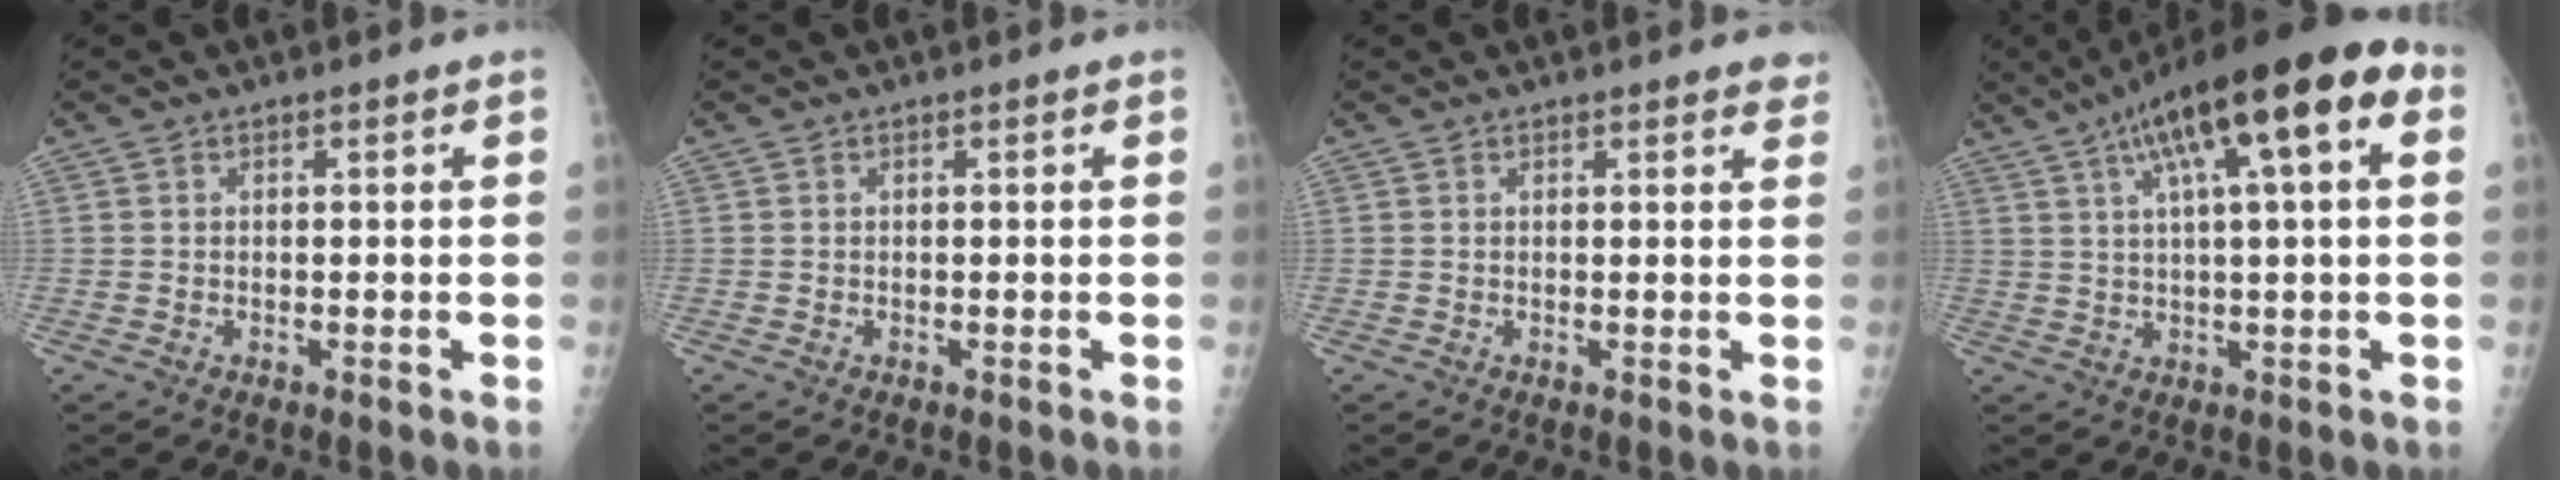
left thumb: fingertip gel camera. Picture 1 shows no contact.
{"total": 0.0}
{"total": 2.0, "force": [1.6, 0.6, 0.9], "torque": [0.001, -0.003, 0.012]}
{"total": 18.5, "force": [7.0, 4.4, 16.5], "torque": [-0.258, 0.031, 0.106]}